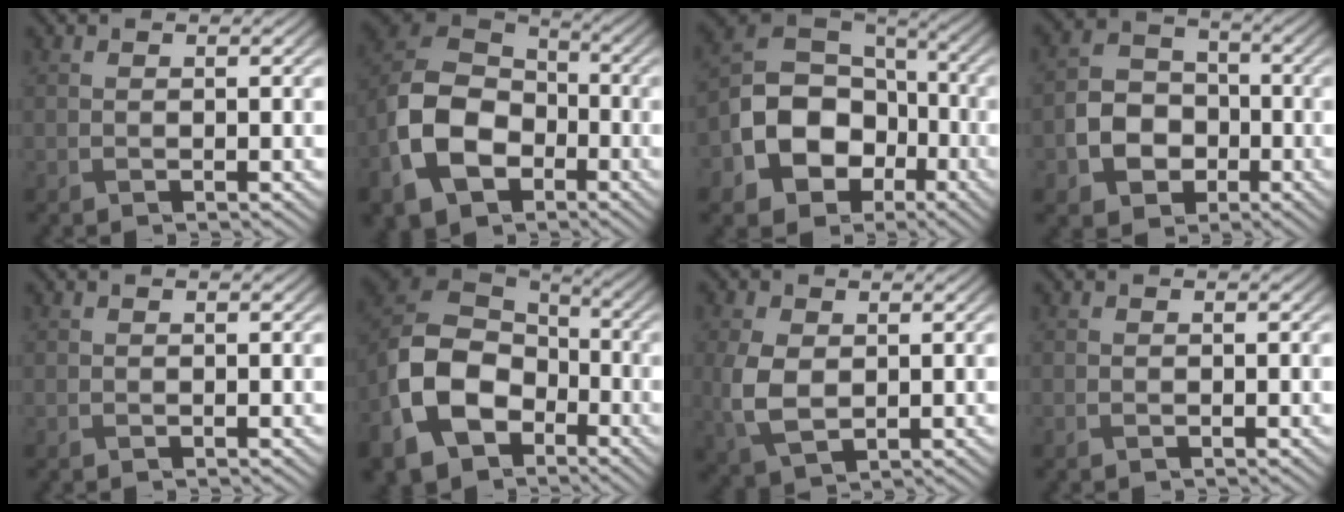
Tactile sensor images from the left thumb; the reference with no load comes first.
{"total": 13.9, "force": [-5.1, 9.6, 8.7], "torque": [-0.214, -0.028, -0.109]}
{"total": 12.3, "force": [-4.1, 9.3, 6.9], "torque": [-0.150, -0.027, -0.080]}
{"total": 7.2, "force": [-2.4, 5.8, 3.5], "torque": [-0.076, -0.008, -0.056]}
{"total": 0.0}
{"total": 15.3, "force": [-6.2, 10.9, 8.8], "torque": [-0.240, -0.042, -0.123]}
{"total": 5.6, "force": [0.2, 3.9, 4.0], "torque": [-0.113, -0.007, 0.009]}
{"total": 0.0}